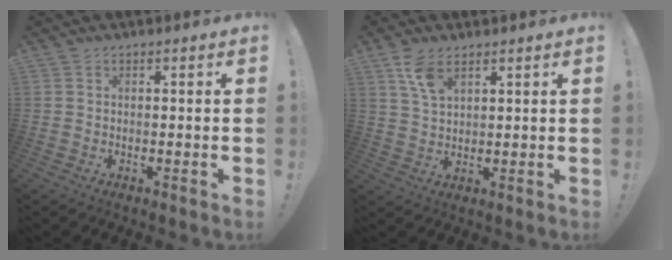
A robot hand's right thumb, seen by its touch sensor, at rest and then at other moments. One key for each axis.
{"total": 6.6, "fx": 4.2, "fy": 2.9, "fz": 4.3, "tx": -0.083, "ty": -0.014, "tz": 0.078}